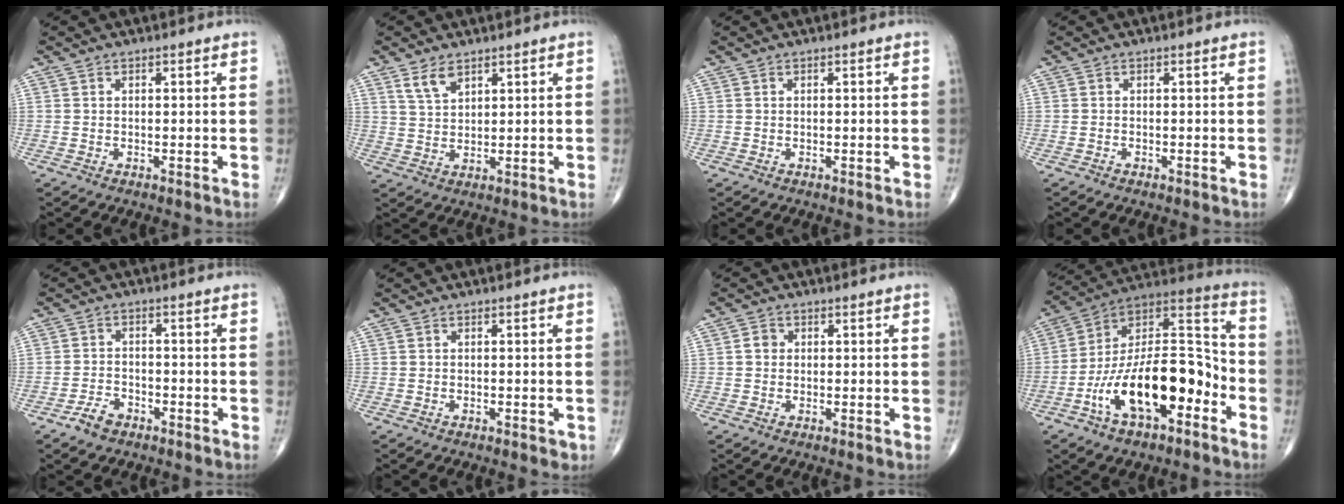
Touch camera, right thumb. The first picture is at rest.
{"total": 4.3, "force": [2.9, 2.0, 2.5], "torque": [-0.041, -0.015, 0.061]}
{"total": 0.0}
{"total": 0.0}
{"total": 4.0, "force": [-2.7, 2.3, 1.8], "torque": [-0.030, 0.017, -0.048]}
{"total": 0.9, "force": [-0.4, 0.5, 0.6], "torque": [-0.008, -0.002, -0.005]}
{"total": 1.7, "force": [0.1, 1.5, 0.7], "torque": [-0.006, 0.003, -0.002]}
{"total": 22.2, "force": [-8.4, 10.2, 17.8], "torque": [-0.281, 0.074, -0.141]}